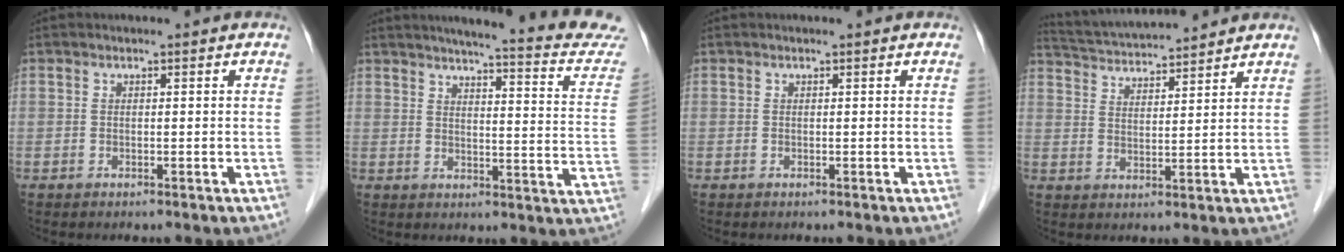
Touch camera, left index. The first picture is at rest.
{"total": 19.5, "force": [17.8, 0.5, 8.0], "torque": [-0.099, -0.063, 0.195]}
{"total": 0.0}
{"total": 12.1, "force": [11.4, 0.7, 3.9], "torque": [-0.080, 0.025, 0.186]}